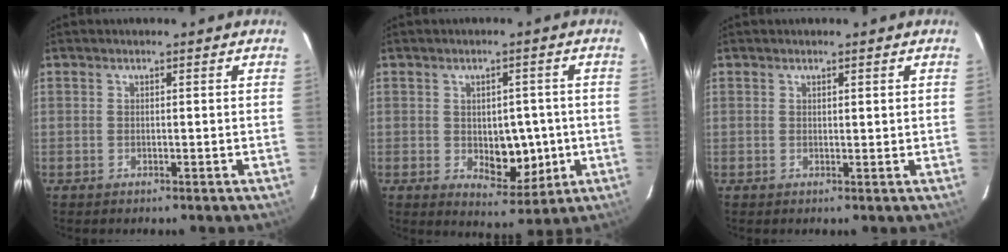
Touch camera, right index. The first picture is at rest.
{"total": 7.4, "force": [-0.9, 4.3, 5.9], "torque": [-0.075, 0.002, 0.000]}
{"total": 0.7, "force": [0.4, 0.3, 0.6], "torque": [-0.011, 0.000, 0.007]}